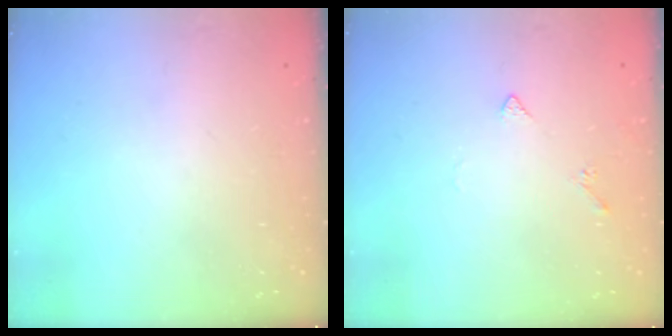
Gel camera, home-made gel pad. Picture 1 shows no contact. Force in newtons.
{"total": 3.2, "press": 3.2, "slide": 0.6}